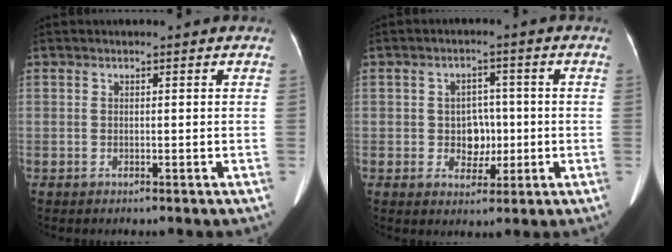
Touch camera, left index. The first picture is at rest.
{"total": 4.7, "force": [-0.6, 3.6, 3.0], "torque": [-0.046, 0.011, -0.003]}